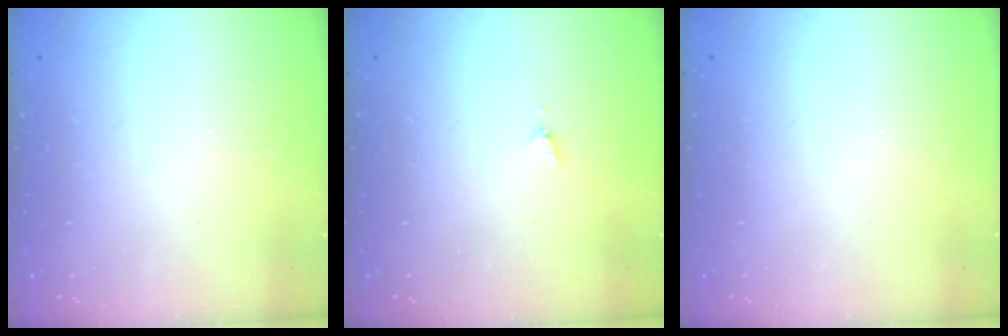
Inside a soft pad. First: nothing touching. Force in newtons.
{"total": 3.5, "press": 3.5, "slide": 0.5}
{"total": 0.0}